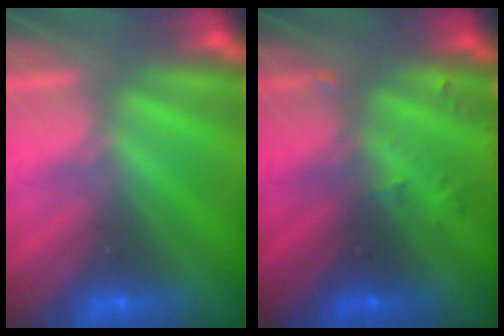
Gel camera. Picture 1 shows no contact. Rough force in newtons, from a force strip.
{"total": 2.9}